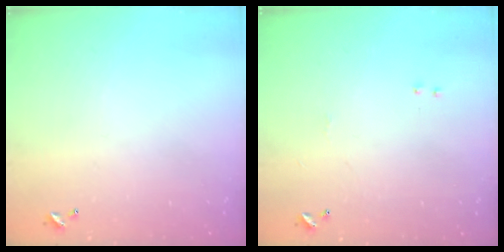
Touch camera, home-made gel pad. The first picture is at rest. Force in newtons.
{"total": 1.8, "press": 1.8, "slide": 0.6}